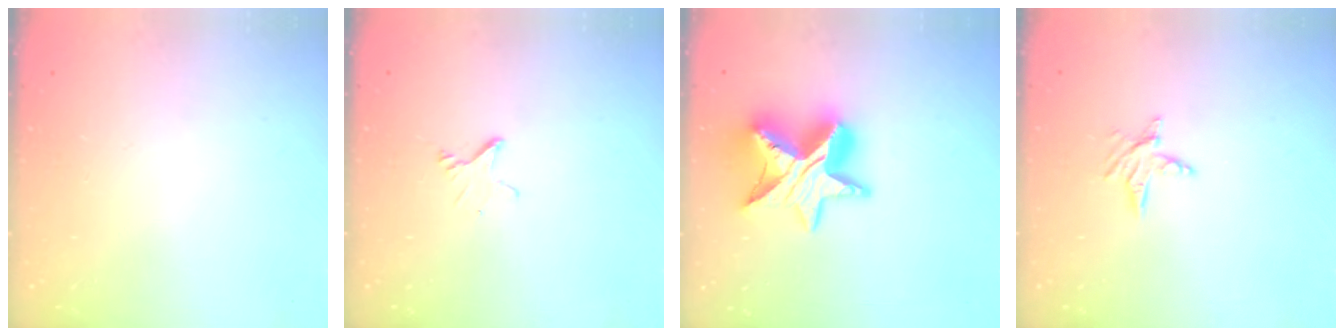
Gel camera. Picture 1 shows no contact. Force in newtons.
{"total": 2.5, "press": 2.5, "slide": 0.1}
{"total": 15.2, "press": 15.1, "slide": 1.1}
{"total": 5.9, "press": 5.9, "slide": 0.5}